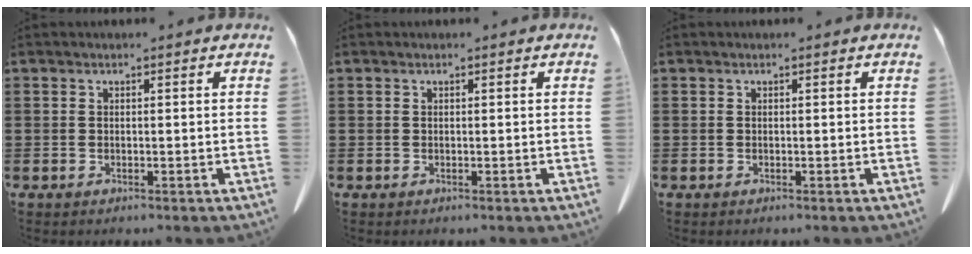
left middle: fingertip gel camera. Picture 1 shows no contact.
{"total": 0.0}
{"total": 0.0}